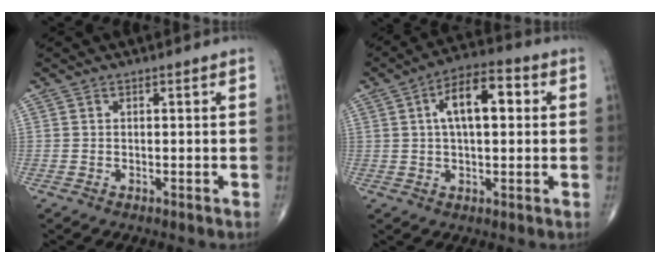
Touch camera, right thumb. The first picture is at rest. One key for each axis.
{"total": 10.7, "fx": 2.2, "fy": 5.0, "fz": 9.2, "tx": -0.141, "ty": 0.020, "tz": 0.027}